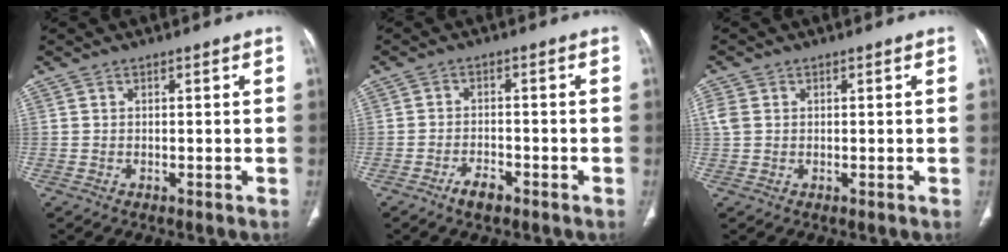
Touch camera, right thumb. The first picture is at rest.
{"total": 3.6, "force": [-2.5, 1.6, 2.1], "torque": [-0.037, 0.015, -0.044]}
{"total": 2.6, "force": [0.5, 2.0, 1.5], "torque": [-0.044, 0.007, 0.013]}